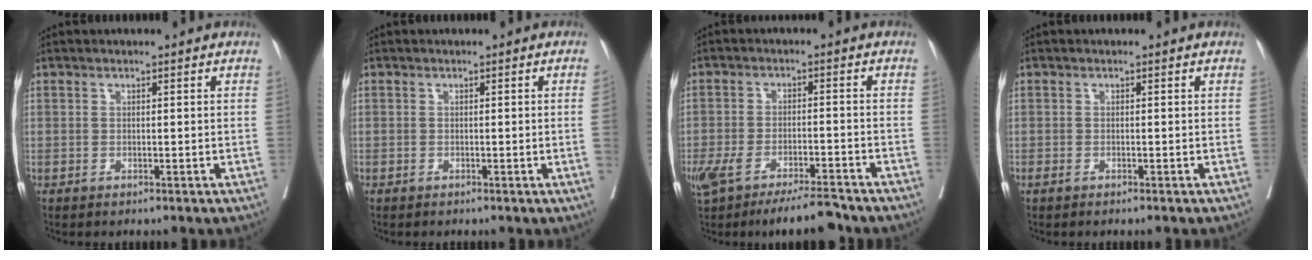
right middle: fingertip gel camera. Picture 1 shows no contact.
{"total": 1.4, "force": [-0.2, -0.7, 1.2], "torque": [-0.012, 0.000, -0.002]}
{"total": 9.0, "force": [-7.3, 1.5, 5.0], "torque": [-0.088, -0.008, -0.121]}
{"total": 0.5, "force": [-0.4, 0.1, 0.3], "torque": [-0.010, -0.001, -0.007]}